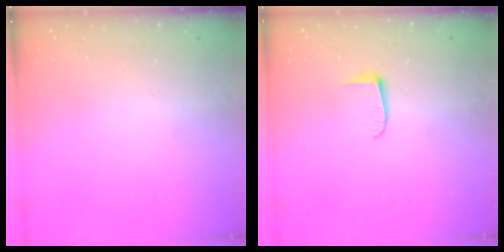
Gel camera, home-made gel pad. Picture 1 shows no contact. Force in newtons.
{"total": 5.3, "press": 5.2, "slide": 0.7}